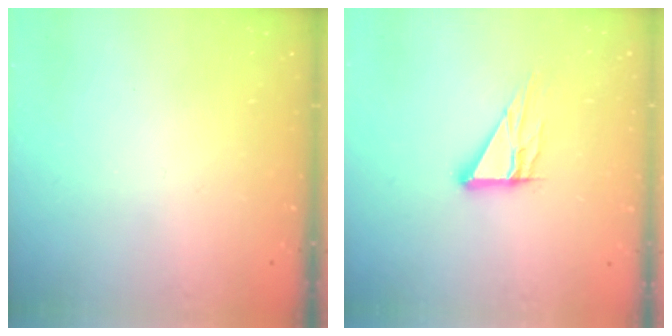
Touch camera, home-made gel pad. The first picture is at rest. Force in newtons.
{"total": 9.0, "press": 9.0, "slide": 0.7}